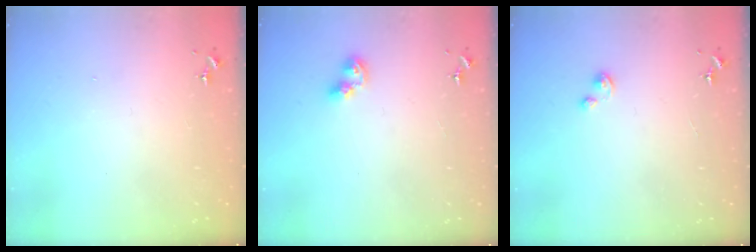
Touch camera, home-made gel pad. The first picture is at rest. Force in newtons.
{"total": 6.3, "press": 6.3, "slide": 0.6}
{"total": 1.9, "press": 1.9, "slide": 0.2}